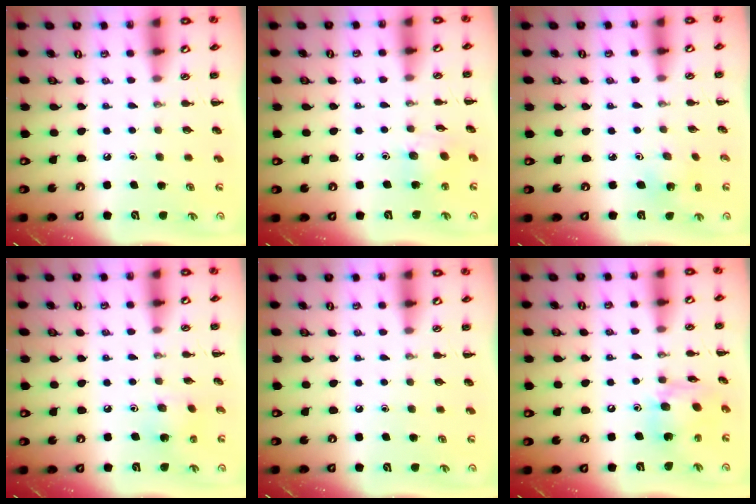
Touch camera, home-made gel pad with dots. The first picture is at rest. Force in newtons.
{"total": 6.5, "press": 6.5, "slide": 0.8}
{"total": 3.0, "press": 2.8, "slide": 1.0}
{"total": 3.9, "press": 3.8, "slide": 1.1}
{"total": 0.0}
{"total": 11.4, "press": 11.3, "slide": 0.9}